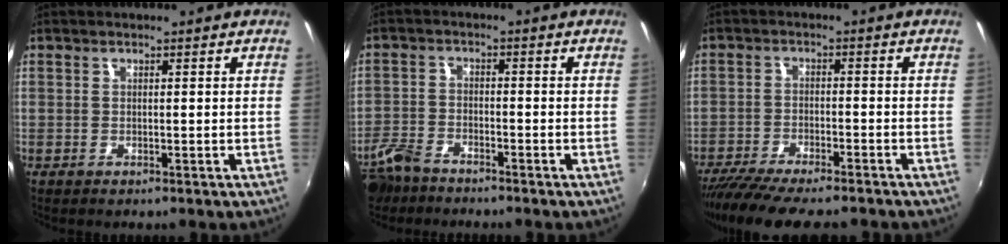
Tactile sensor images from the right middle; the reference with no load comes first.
{"total": 6.5, "force": [-5.2, 2.8, 2.6], "torque": [-0.071, -0.003, -0.101]}
{"total": 12.8, "force": [-10.8, 2.2, 6.4], "torque": [-0.139, -0.040, -0.176]}